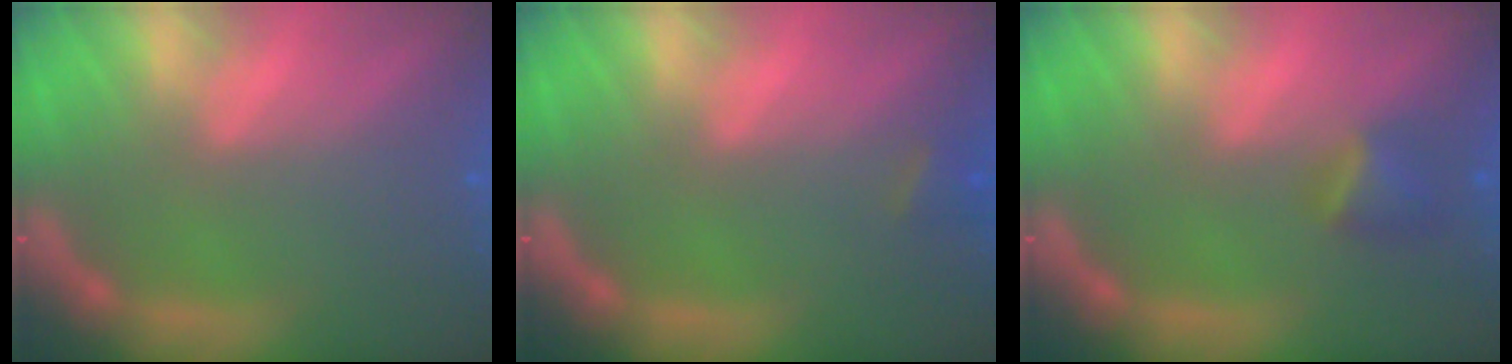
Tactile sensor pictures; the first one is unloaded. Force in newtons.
{"total": 1.4}
{"total": 2.4}